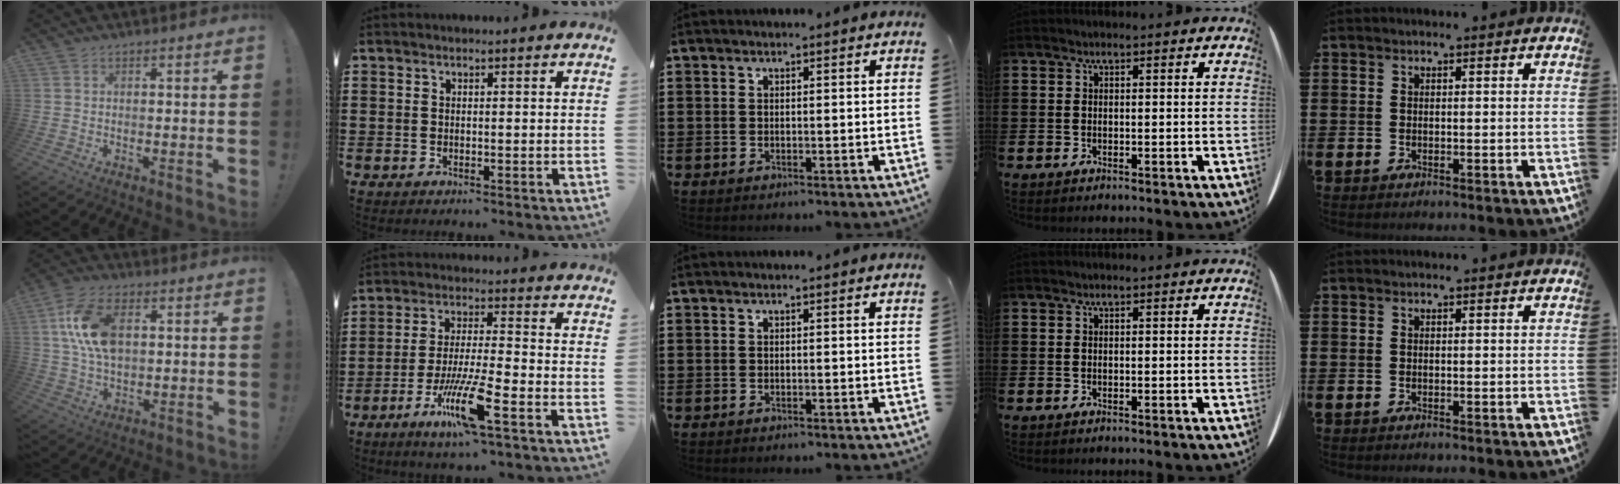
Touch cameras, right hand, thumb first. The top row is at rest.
{"thumb": {"total": 14.0, "force": [2.7, 8.4, 10.8], "torque": [-0.207, 0.005, 0.051]}, "index": {"total": 10.4, "force": [-5.4, 1.3, 8.9], "torque": [-0.187, -0.009, -0.103]}}